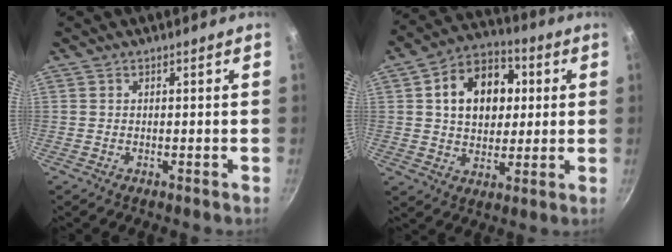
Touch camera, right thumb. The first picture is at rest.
{"total": 15.2, "force": [3.1, 11.1, 9.9], "torque": [-0.118, 0.015, 0.040]}